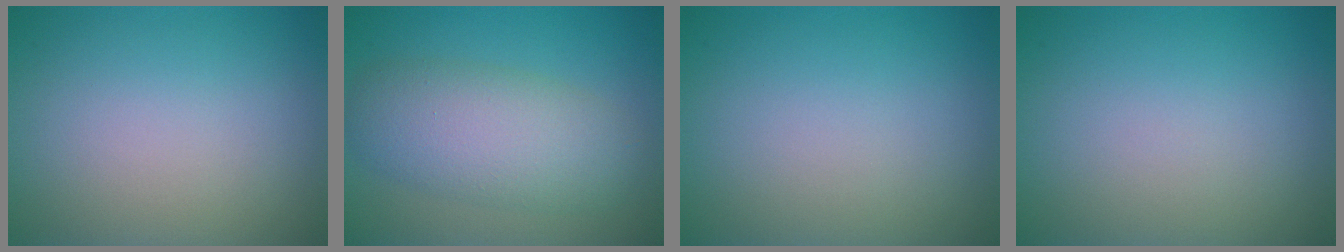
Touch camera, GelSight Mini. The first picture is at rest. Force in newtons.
{"total": 6.4, "press": 6.4, "slide": 0.5}
{"total": 0.0}
{"total": 0.0}